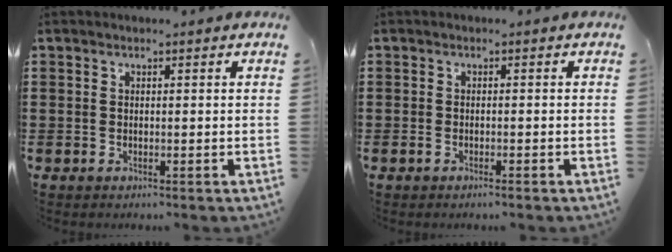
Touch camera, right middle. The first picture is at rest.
{"total": 0.8, "force": [-0.5, 0.2, 0.6], "torque": [-0.012, -0.003, -0.010]}